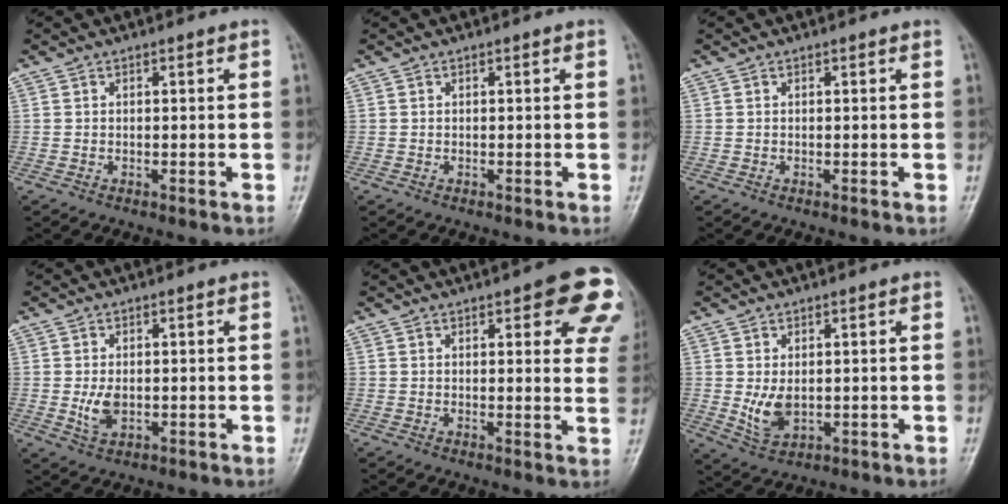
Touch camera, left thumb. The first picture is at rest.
{"total": 0.0}
{"total": 0.0}
{"total": 3.7, "force": [-0.4, 2.4, 2.8], "torque": [-0.048, -0.003, -0.001]}
{"total": 14.0, "force": [6.5, 4.7, 11.5], "torque": [-0.100, -0.020, 0.065]}
{"total": 5.0, "force": [0.0, 3.3, 3.8], "torque": [-0.061, -0.008, 0.013]}